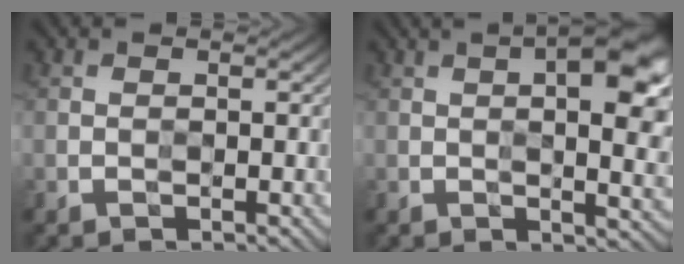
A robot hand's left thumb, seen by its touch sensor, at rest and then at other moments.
{"total": 12.1, "force": [3.5, 4.6, 10.6], "torque": [-0.138, 0.019, 0.036]}